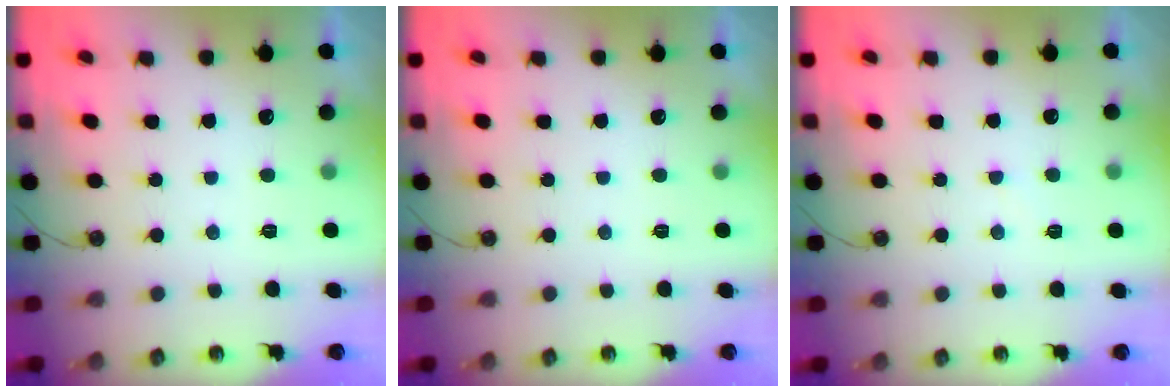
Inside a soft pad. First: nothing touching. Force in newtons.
{"total": 0.0}
{"total": 2.5, "press": 2.5, "slide": 0.3}